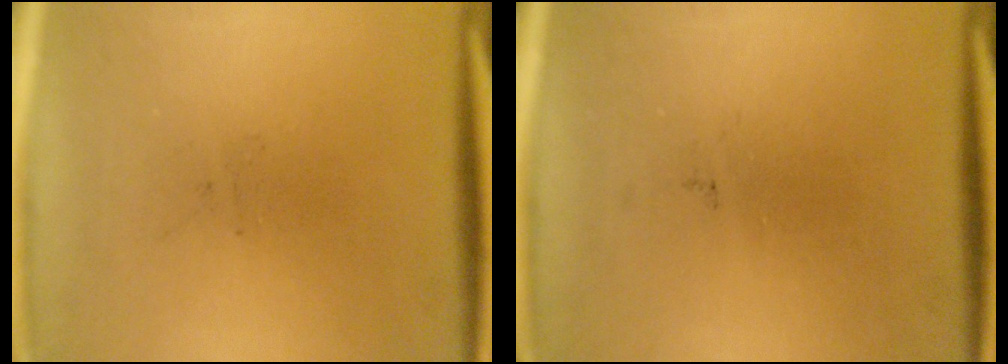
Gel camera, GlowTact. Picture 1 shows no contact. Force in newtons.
{"total": 0.0}